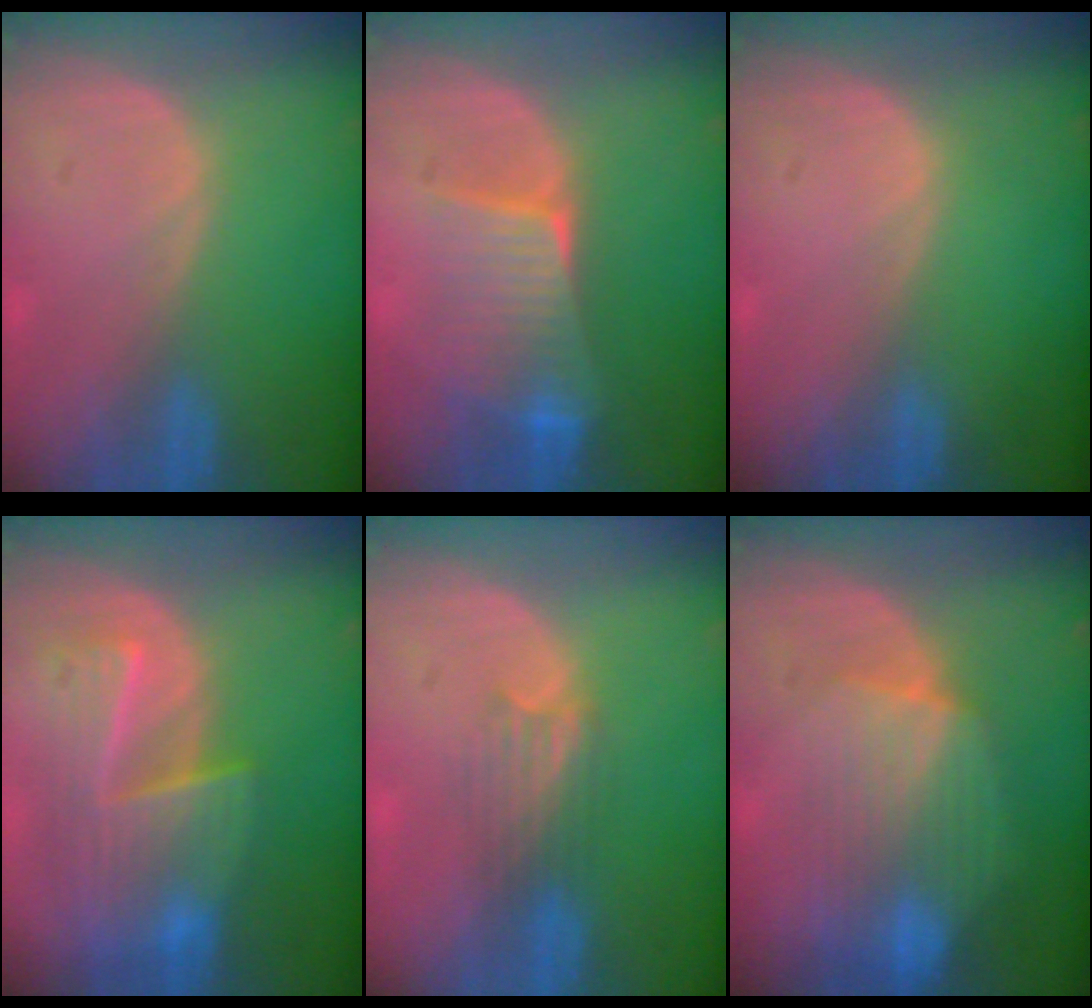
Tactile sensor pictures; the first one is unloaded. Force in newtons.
{"total": 6.5, "press": 6.4, "slide": 1.5}
{"total": 0.0}
{"total": 8.9, "press": 8.3, "slide": 3.3}
{"total": 3.2, "press": 3.0, "slide": 1.2}
{"total": 8.6, "press": 8.0, "slide": 3.2}